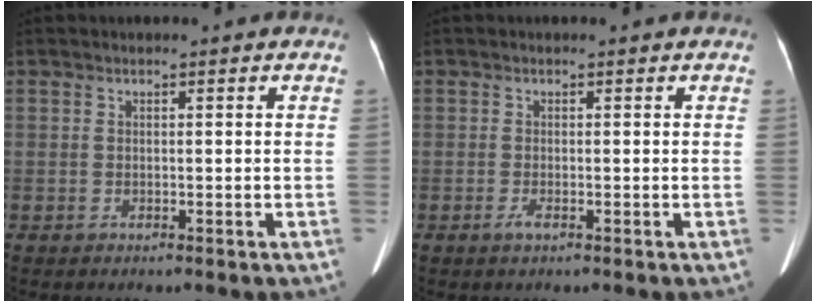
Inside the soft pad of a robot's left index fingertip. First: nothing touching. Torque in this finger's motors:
{"motor_torque": [0.22, 0.15, 0.05, 0.00]}